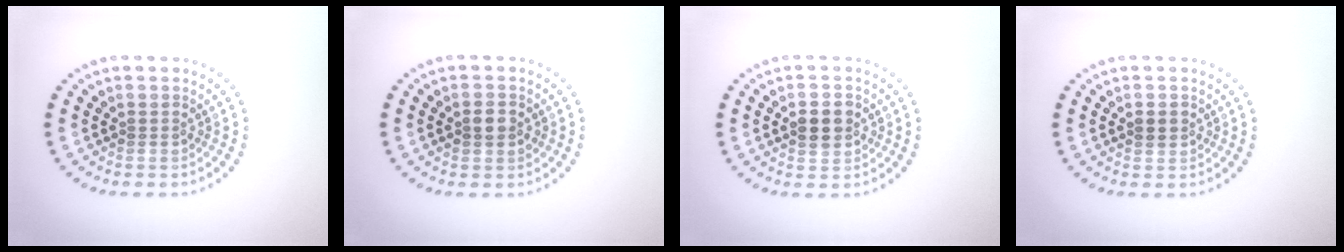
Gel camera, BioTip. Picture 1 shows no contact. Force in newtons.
{"total": 2.2, "press": 2.2, "slide": 0.2}
{"total": 2.8, "press": 2.8, "slide": 0.2}
{"total": 1.3, "press": 1.3, "slide": 0.1}